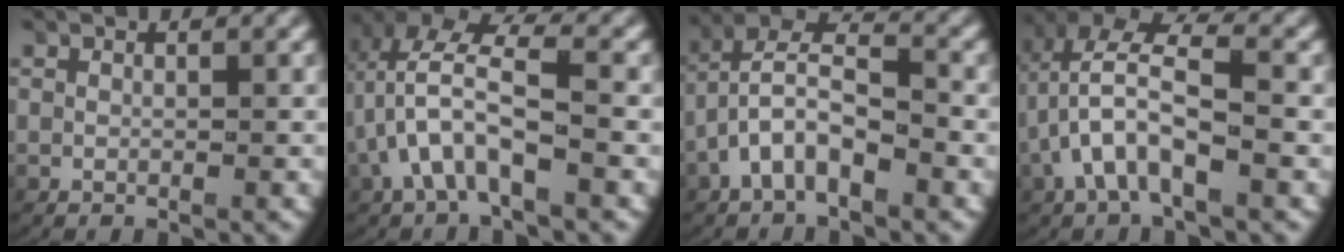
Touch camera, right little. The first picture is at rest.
{"total": 5.2, "force": [0.8, 2.7, 4.4], "torque": [-0.093, 0.002, 0.012]}
{"total": 3.9, "force": [-0.7, 2.7, 2.8], "torque": [-0.058, -0.009, -0.014]}
{"total": 5.9, "force": [0.8, 3.2, 4.8], "torque": [-0.098, 0.001, 0.012]}